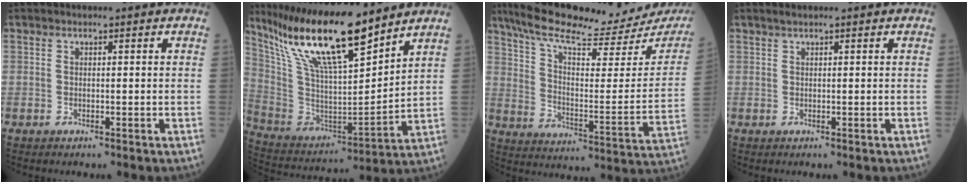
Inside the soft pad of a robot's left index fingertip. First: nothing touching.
{"total": 19.7, "force": [14.9, 2.8, 12.7], "torque": [-0.235, 0.000, 0.279]}
{"total": 24.2, "force": [21.0, 3.4, 11.6], "torque": [-0.194, -0.050, 0.290]}
{"total": 1.1, "force": [0.9, 0.2, 0.6], "torque": [-0.014, 0.011, 0.017]}